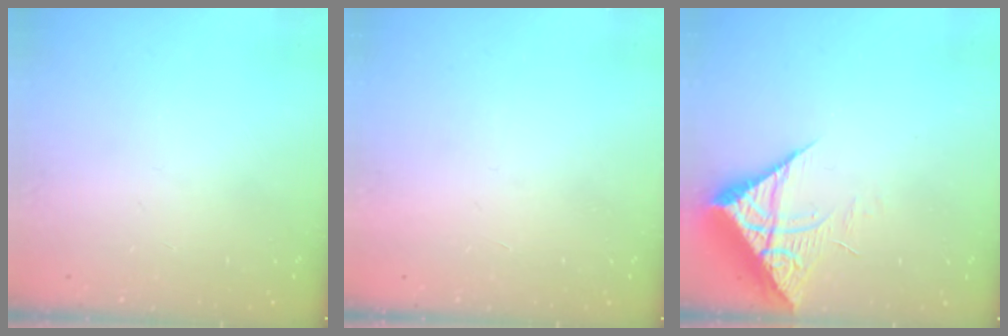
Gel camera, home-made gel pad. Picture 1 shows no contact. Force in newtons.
{"total": 1.5, "press": 1.5, "slide": 0.1}
{"total": 7.7, "press": 7.6, "slide": 0.8}